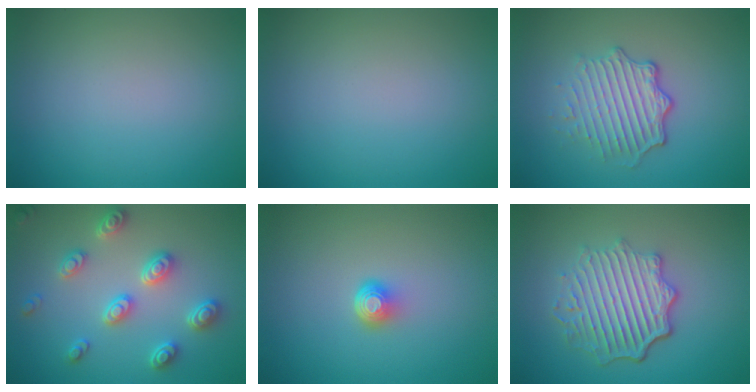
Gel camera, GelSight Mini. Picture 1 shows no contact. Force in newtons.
{"total": 0.0}
{"total": 4.8, "press": 3.4, "slide": 3.4}
{"total": 3.8, "press": 3.7, "slide": 1.0}
{"total": 2.0, "press": 1.3, "slide": 1.6}
{"total": 6.0, "press": 4.5, "slide": 4.0}